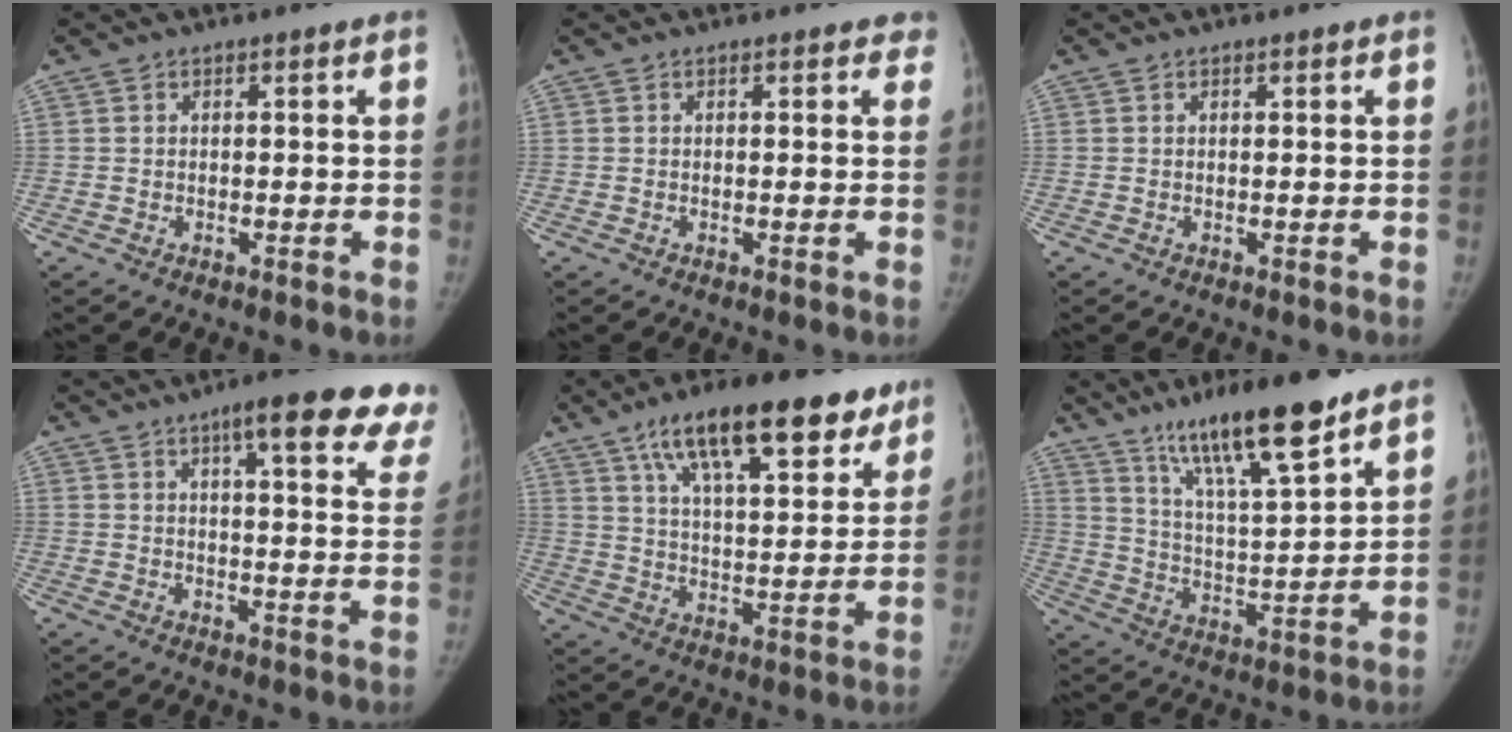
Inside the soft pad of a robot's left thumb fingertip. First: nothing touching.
{"total": 1.8, "force": [1.5, 1.1, 0.4], "torque": [0.020, -0.004, 0.000]}
{"total": 0.0}
{"total": 19.4, "force": [13.2, 4.5, 13.5], "torque": [-0.142, -0.032, 0.146]}
{"total": 21.3, "force": [13.1, 8.0, 14.8], "torque": [-0.192, -0.025, 0.208]}
{"total": 17.6, "force": [12.1, 2.8, 12.5], "torque": [-0.197, -0.064, 0.213]}